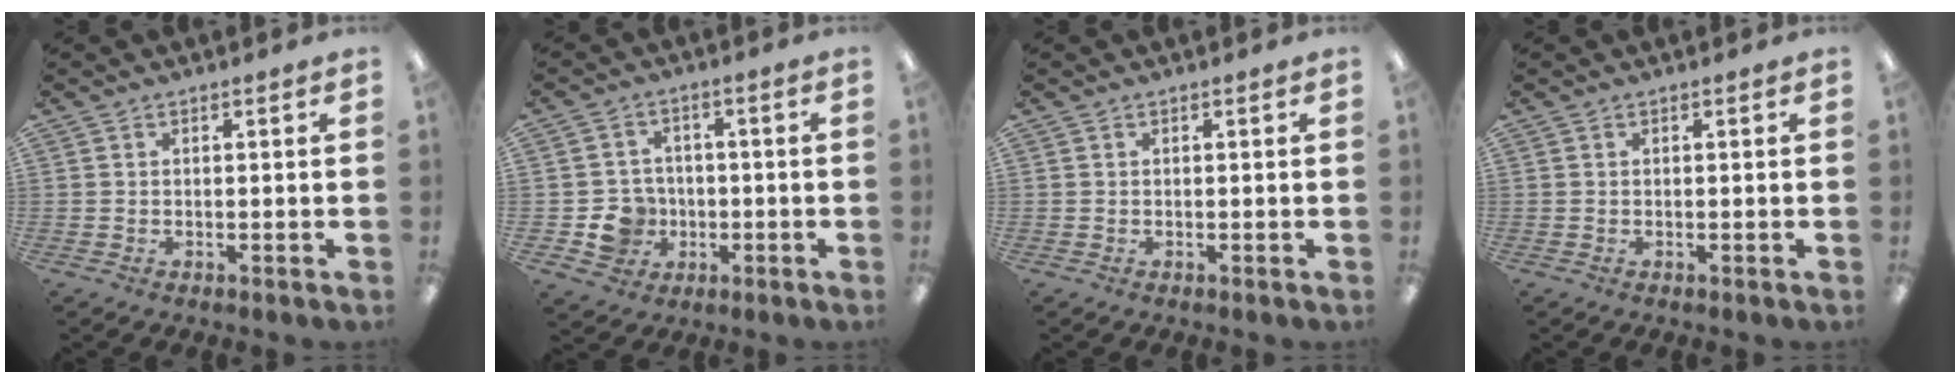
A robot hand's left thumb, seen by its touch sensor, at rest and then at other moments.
{"total": 7.9, "force": [-2.0, 7.3, 2.3], "torque": [-0.060, 0.017, -0.030]}
{"total": 0.0}
{"total": 0.0}